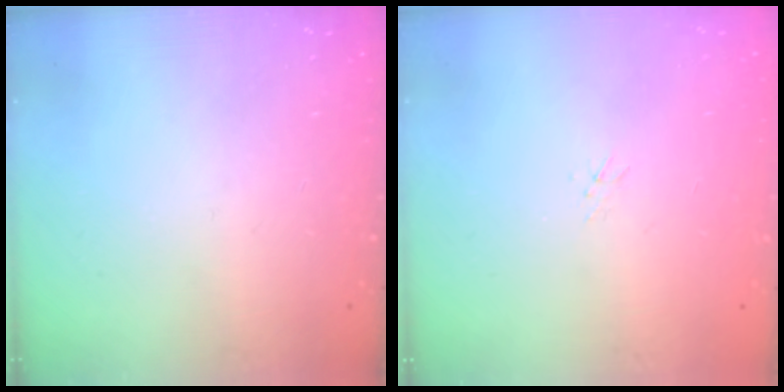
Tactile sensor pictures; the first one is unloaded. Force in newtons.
{"total": 1.5, "press": 1.5, "slide": 0.2}